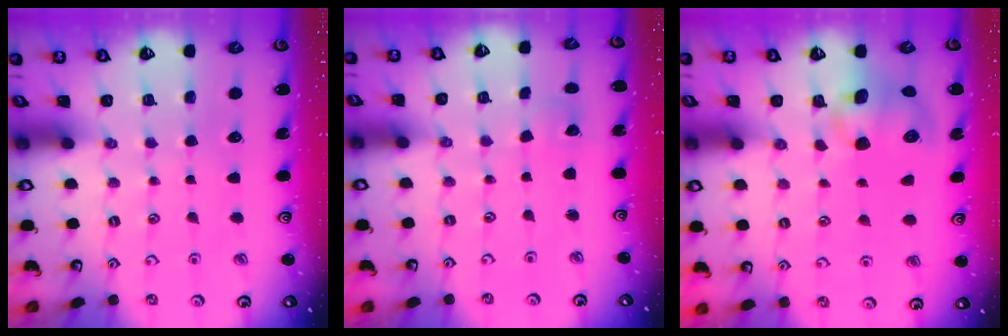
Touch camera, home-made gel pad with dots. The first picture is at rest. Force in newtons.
{"total": 2.9, "press": 2.9, "slide": 0.3}
{"total": 9.7, "press": 9.6, "slide": 1.3}